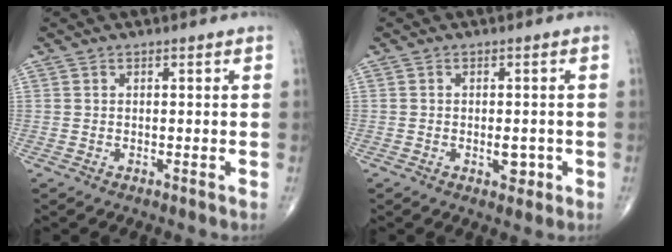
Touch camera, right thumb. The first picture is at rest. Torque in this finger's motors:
{"motor_torque": [3.24, 1.77, 1.32, -1.44, 0.55]}